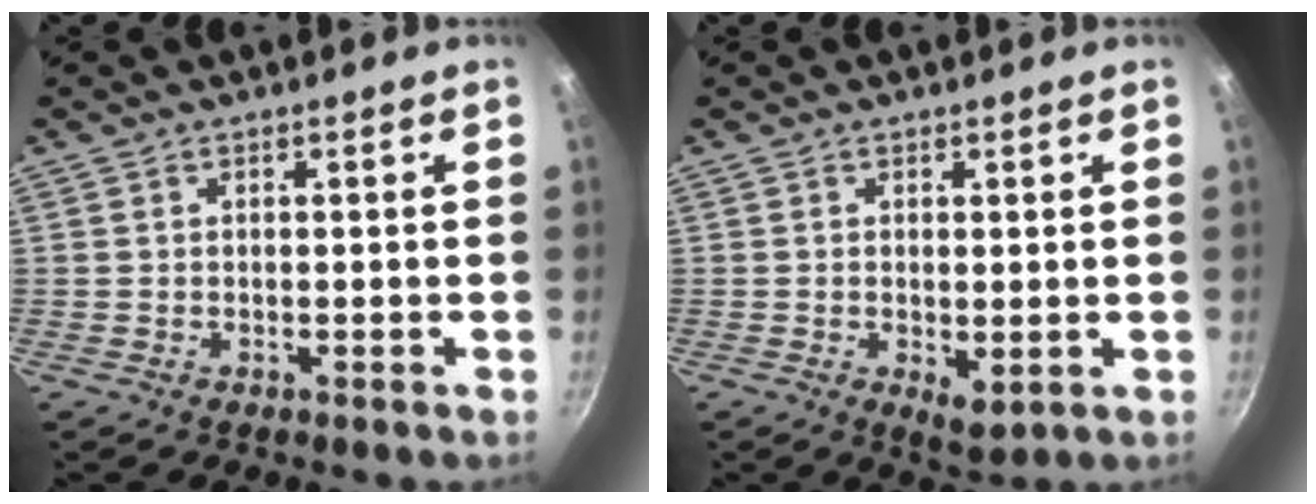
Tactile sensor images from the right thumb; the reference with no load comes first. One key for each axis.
{"total": 3.5, "fx": -0.1, "fy": 1.8, "fz": 3.0, "tx": -0.044, "ty": -0.012, "tz": 0.004}